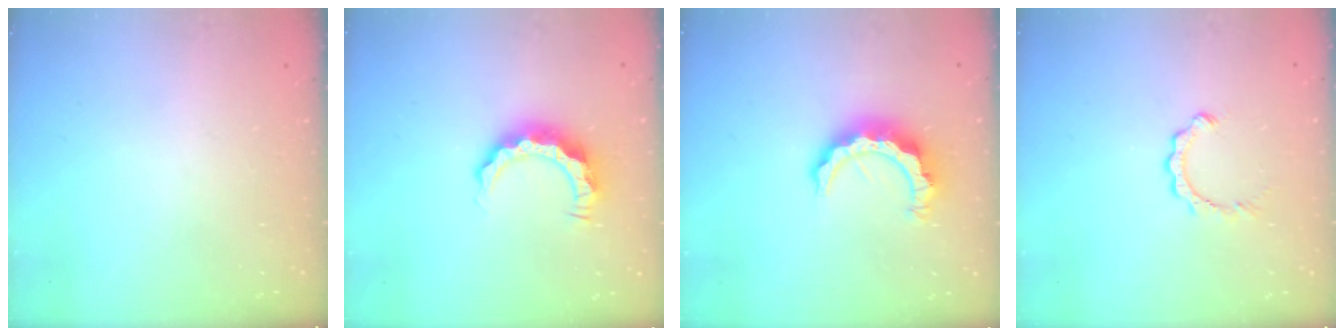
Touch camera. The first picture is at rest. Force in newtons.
{"total": 8.0, "press": 8.0, "slide": 0.1}
{"total": 9.5, "press": 9.4, "slide": 1.0}
{"total": 2.8, "press": 2.8, "slide": 0.3}